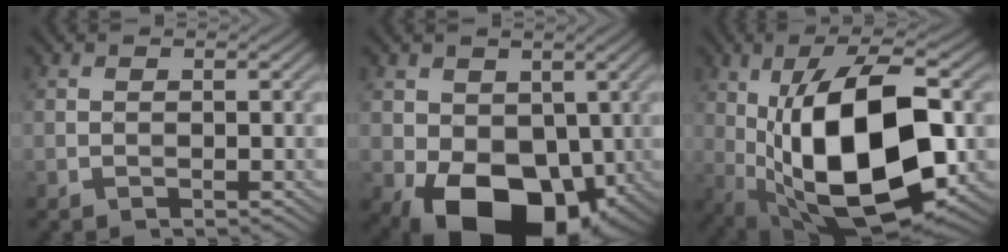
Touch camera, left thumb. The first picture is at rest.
{"total": 12.8, "force": [-2.9, 8.8, 8.8], "torque": [-0.147, -0.030, -0.044]}
{"total": 18.1, "force": [-0.7, 8.4, 16.0], "torque": [-0.277, 0.004, -0.013]}